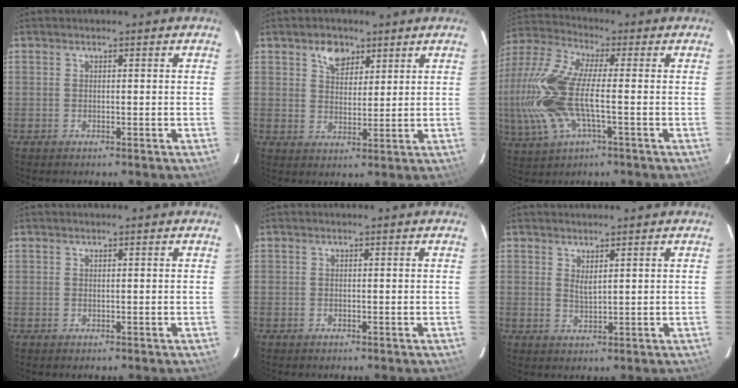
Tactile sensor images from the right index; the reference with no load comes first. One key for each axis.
{"total": 5.2, "fx": 3.2, "fy": 3.4, "fz": 2.4, "tx": -0.028, "ty": 0.005, "tz": 0.057}
{"total": 18.2, "fx": -2.6, "fy": 6.6, "fz": 16.8, "tx": -0.367, "ty": -0.005, "tz": -0.054}
{"total": 0.0}
{"total": 0.0}
{"total": 1.9, "fx": 1.3, "fy": 0.5, "fz": 1.3, "tx": -0.025, "ty": -0.003, "tz": 0.023}